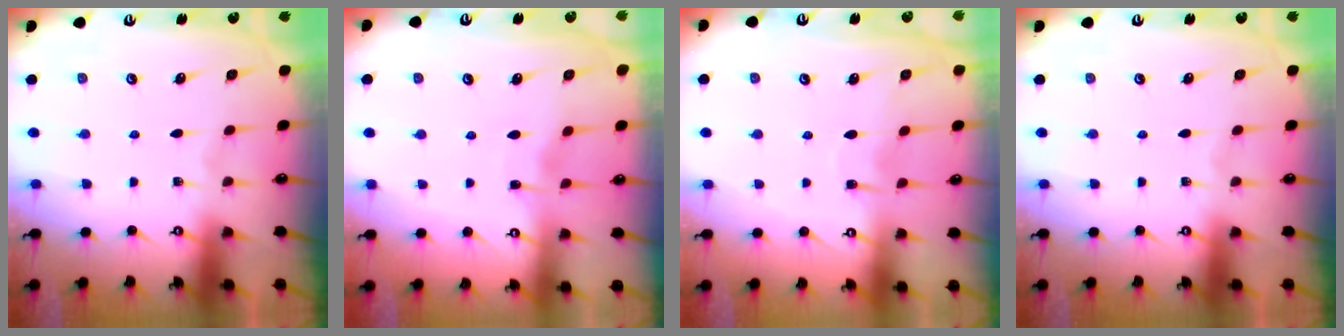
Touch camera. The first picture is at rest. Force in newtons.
{"total": 2.5, "press": 2.5, "slide": 0.2}
{"total": 6.7, "press": 6.7, "slide": 0.1}
{"total": 0.0}